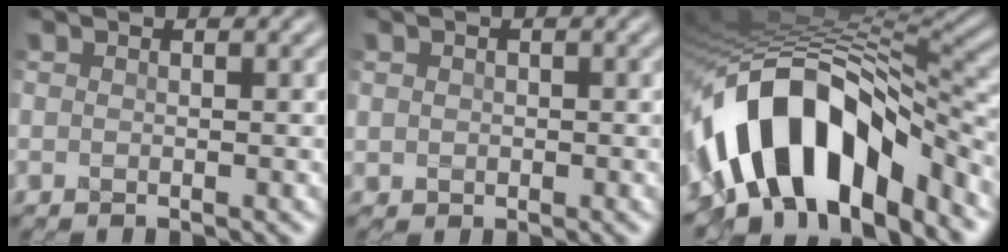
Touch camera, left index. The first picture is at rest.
{"total": 1.1, "force": [0.3, 1.1, 0.0], "torque": [0.018, 0.001, 0.000]}
{"total": 13.4, "force": [-6.1, 7.2, 9.6], "torque": [-0.148, 0.014, -0.112]}